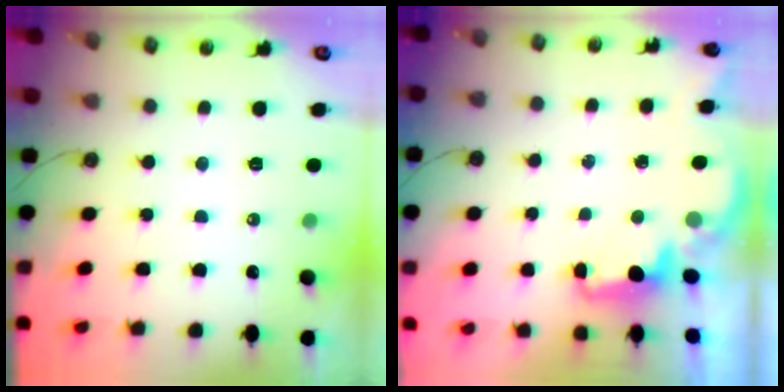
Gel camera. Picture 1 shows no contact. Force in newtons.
{"total": 1.9, "press": 1.7, "slide": 0.8}